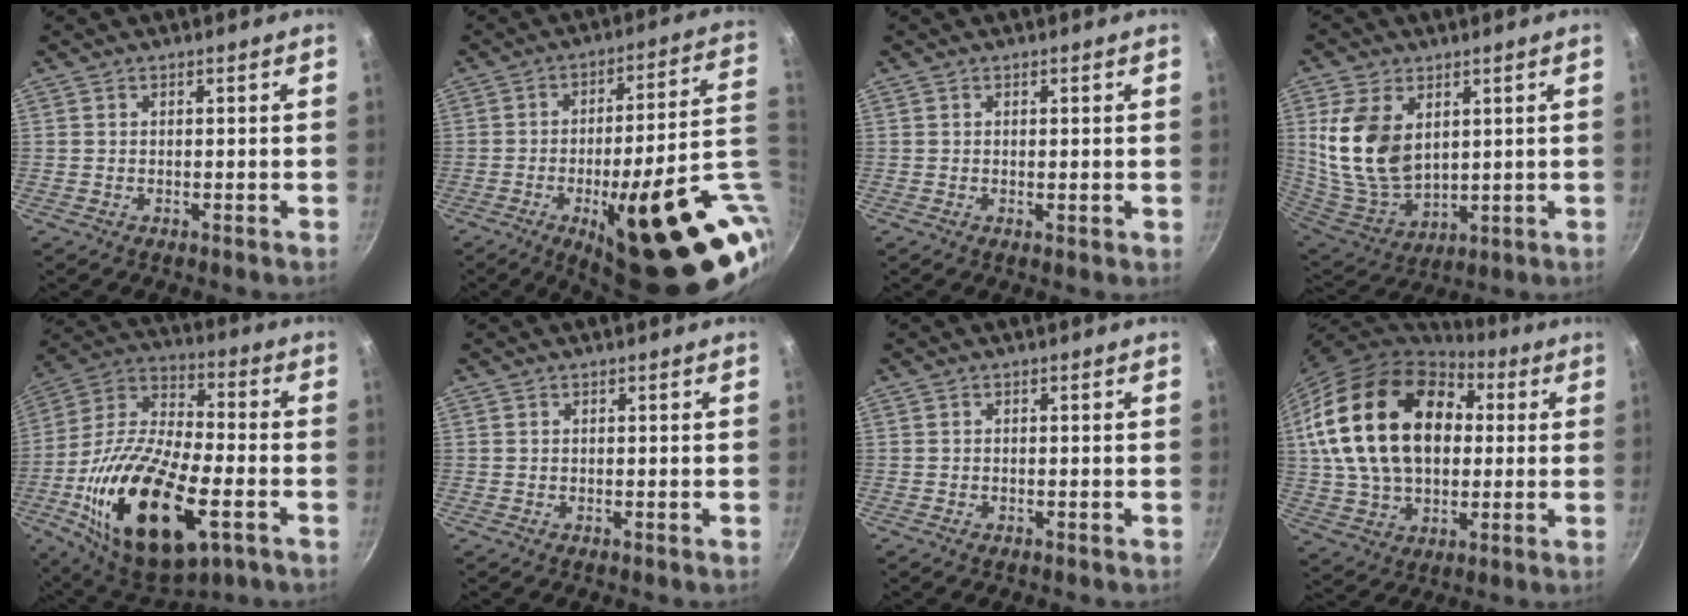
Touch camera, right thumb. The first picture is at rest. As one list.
[{"total": 29.6, "force": [-6.5, 8.7, 27.5], "torque": [-0.328, -0.001, -0.074]}, {"total": 0.7, "force": [0.1, 0.2, 0.7], "torque": [-0.009, -0.004, -0.001]}, {"total": 15.2, "force": [4.0, 9.8, 10.9], "torque": [-0.204, -0.033, 0.093]}, {"total": 28.3, "force": [-8.9, 13.2, 23.5], "torque": [-0.428, 0.015, -0.156]}, {"total": 0.0}, {"total": 0.5, "force": [-0.4, 0.2, 0.3], "torque": [-0.006, 0.001, -0.008]}, {"total": 25.5, "force": [5.1, 17.2, 18.0], "torque": [-0.307, 0.018, 0.092]}]